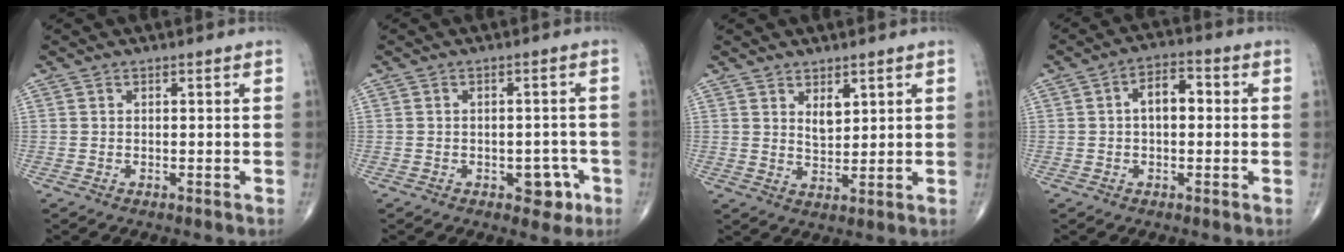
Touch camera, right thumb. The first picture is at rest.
{"total": 4.6, "force": [-2.0, 3.0, 2.9], "torque": [-0.013, 0.014, -0.023]}
{"total": 4.0, "force": [2.1, 2.1, 2.6], "torque": [-0.031, -0.020, 0.040]}
{"total": 6.2, "force": [0.6, 3.5, 5.0], "torque": [-0.071, 0.020, 0.001]}